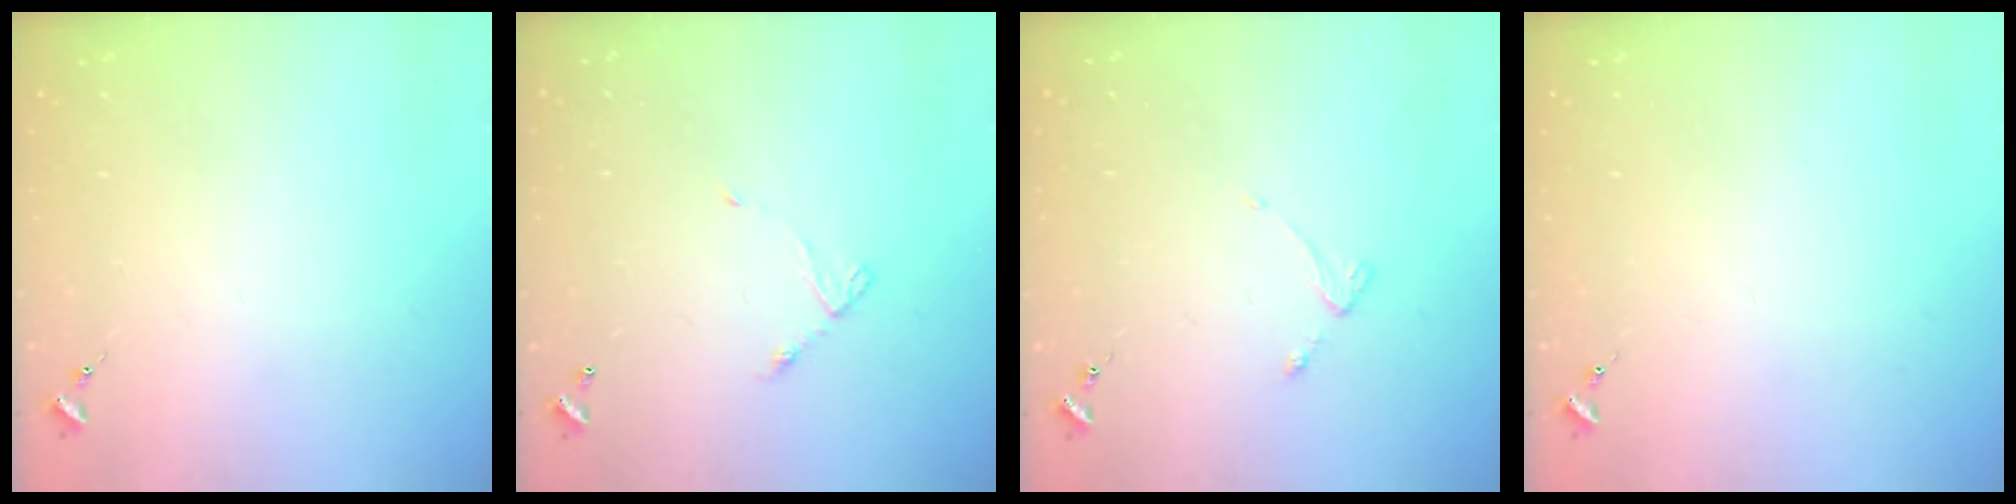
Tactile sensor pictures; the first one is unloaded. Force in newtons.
{"total": 5.5, "press": 5.5, "slide": 0.3}
{"total": 2.6, "press": 2.6, "slide": 0.5}
{"total": 0.0}